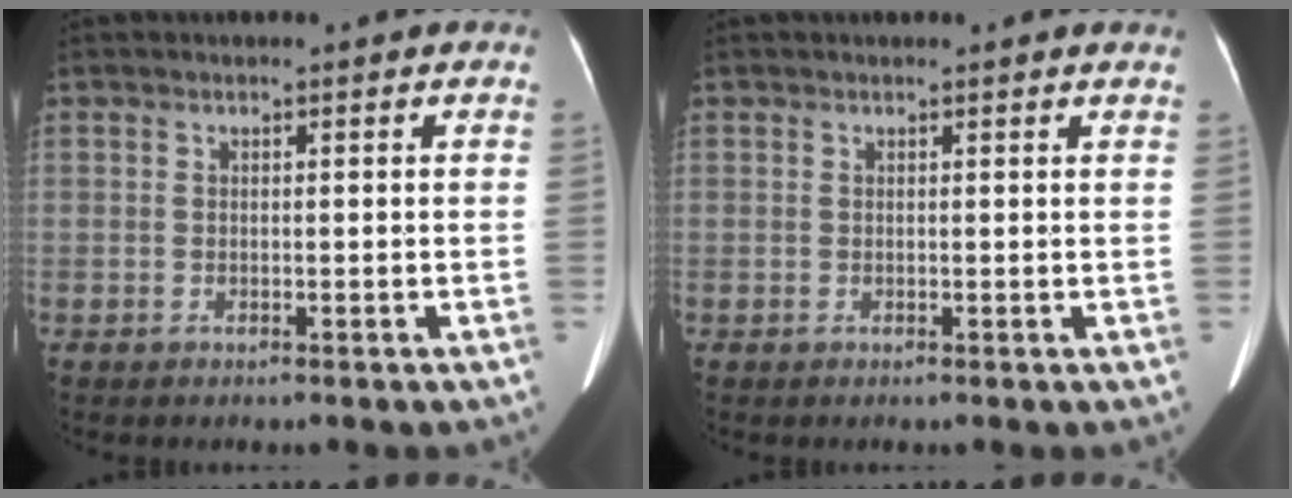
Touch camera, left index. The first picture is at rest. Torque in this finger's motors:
{"motor_torque": [0.63, -0.73, 0.05, 0.00]}